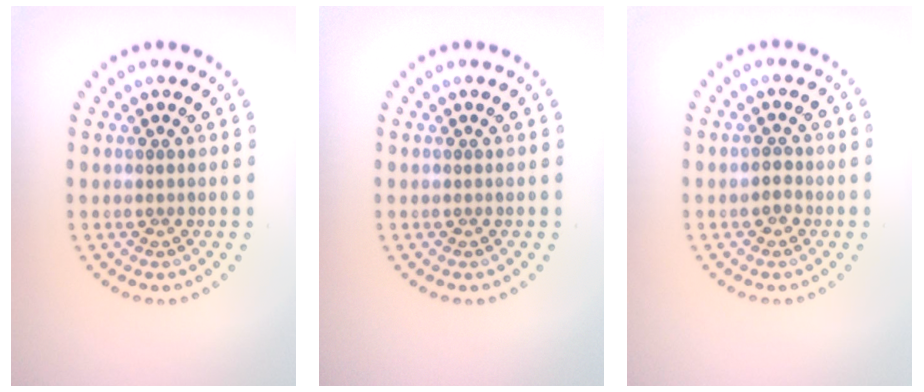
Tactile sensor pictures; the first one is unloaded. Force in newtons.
{"total": 0.0}
{"total": 1.2, "press": 1.2, "slide": 0.3}